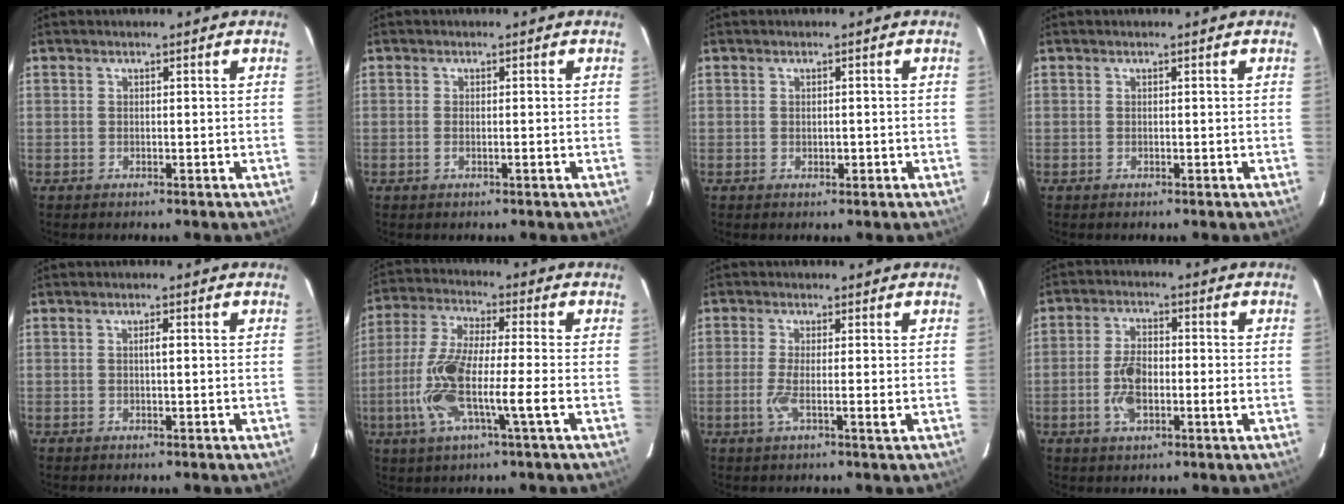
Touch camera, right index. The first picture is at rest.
{"total": 1.0, "force": [-0.3, 0.1, 0.9], "torque": [-0.019, -0.001, -0.003]}
{"total": 1.0, "force": [-0.2, 0.5, 0.8], "torque": [-0.013, 0.000, -0.001]}
{"total": 0.0}
{"total": 1.0, "force": [0.1, 0.1, 1.0], "torque": [-0.019, 0.002, 0.001]}
{"total": 11.7, "force": [-3.1, 0.9, 11.2], "torque": [-0.234, -0.002, -0.066]}
{"total": 3.5, "force": [-0.7, 0.0, 3.4], "torque": [-0.071, -0.005, -0.015]}
{"total": 6.6, "force": [-1.3, 2.4, 6.0], "torque": [-0.127, 0.007, -0.027]}